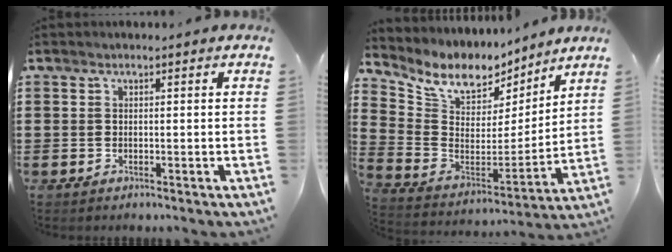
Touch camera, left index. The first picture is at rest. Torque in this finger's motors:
{"motor_torque": [0.87, -1.27, 0.72, 0.13]}